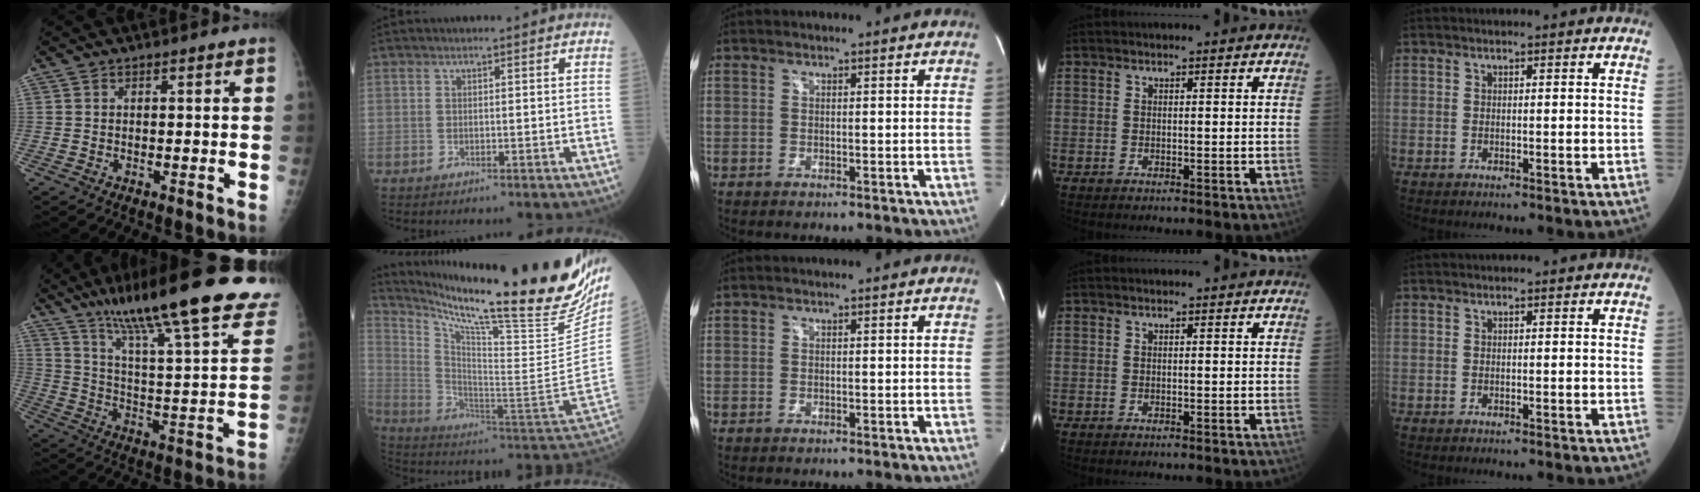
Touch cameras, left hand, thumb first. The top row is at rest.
{"thumb": {"total": 30.6, "force": [21.4, 5.6, 21.2], "torque": [-0.299, -0.056, 0.317]}, "index": {"total": 29.5, "force": [23.5, 1.4, 17.9], "torque": [-0.302, -0.091, 0.344]}}